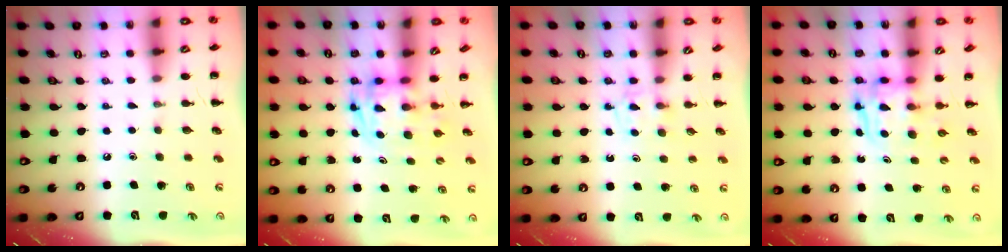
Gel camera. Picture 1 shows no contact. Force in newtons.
{"total": 2.6, "press": 2.6, "slide": 0.5}
{"total": 2.3, "press": 2.0, "slide": 1.0}
{"total": 3.4, "press": 3.4, "slide": 0.3}